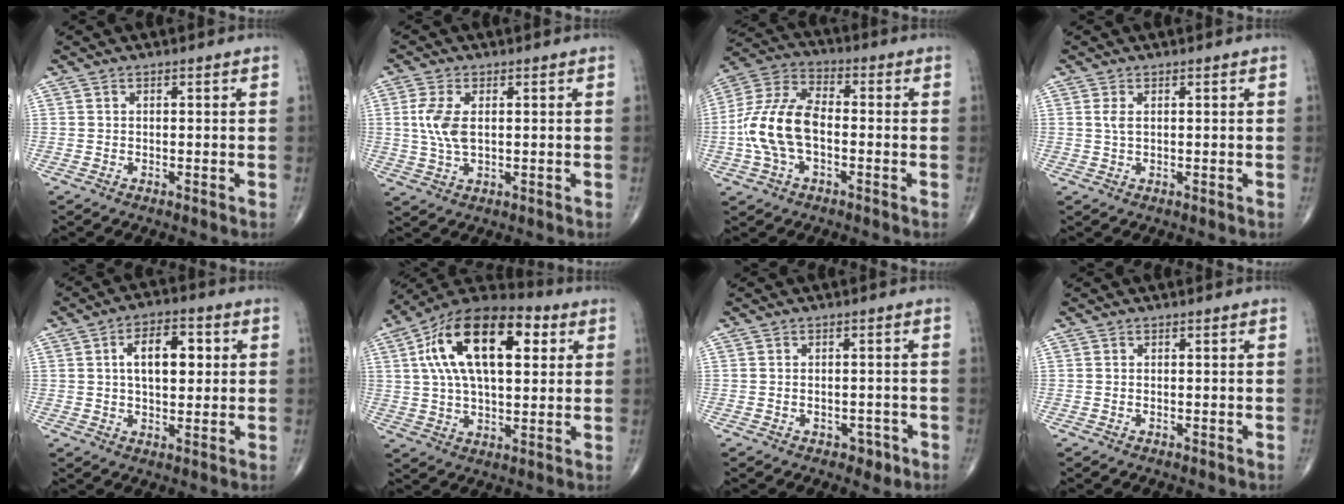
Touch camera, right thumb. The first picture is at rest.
{"total": 6.4, "force": [0.9, 3.2, 5.4], "torque": [-0.125, -0.001, 0.018]}
{"total": 13.7, "force": [-2.0, 7.8, 11.1], "torque": [-0.235, 0.034, -0.043]}
{"total": 1.6, "force": [0.4, 0.7, 1.4], "torque": [-0.030, 0.002, 0.013]}
{"total": 9.6, "force": [1.8, 5.2, 7.8], "torque": [-0.100, 0.008, 0.026]}
{"total": 21.7, "force": [6.1, 10.9, 17.8], "torque": [-0.293, 0.015, 0.093]}
{"total": 2.9, "force": [-1.4, 2.0, 1.6], "torque": [-0.015, 0.016, -0.012]}
{"total": 0.0}